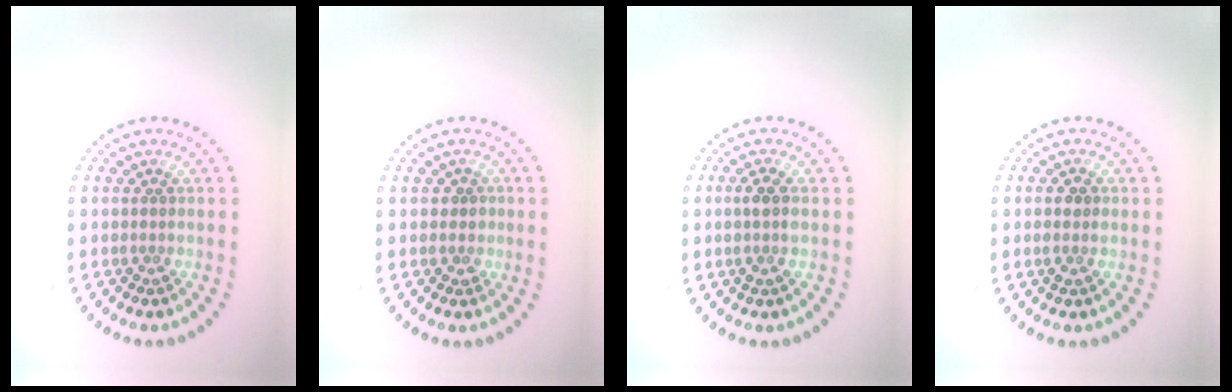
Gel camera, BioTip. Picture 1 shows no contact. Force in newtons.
{"total": 1.0, "press": 0.7, "slide": 0.6}
{"total": 1.8, "press": 1.6, "slide": 0.9}
{"total": 1.4, "press": 1.3, "slide": 0.2}